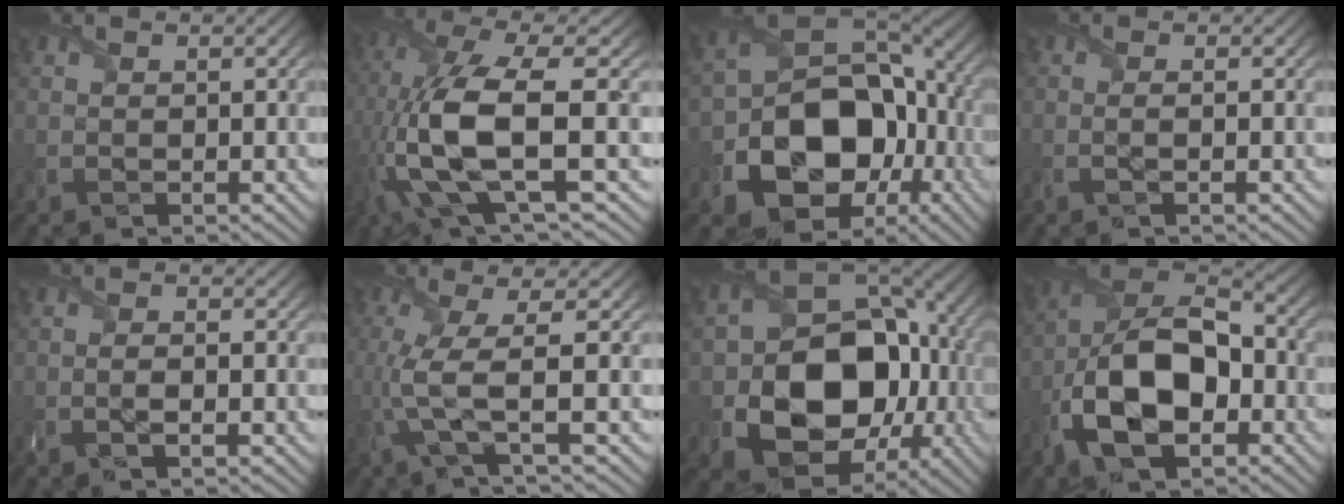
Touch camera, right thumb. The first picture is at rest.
{"total": 14.2, "force": [-1.9, 4.9, 13.2], "torque": [-0.309, -0.009, -0.032]}
{"total": 17.0, "force": [-5.3, 12.3, 10.4], "torque": [-0.191, -0.049, -0.075]}
{"total": 1.0, "force": [-0.3, 0.1, 1.0], "torque": [-0.020, 0.000, -0.008]}
{"total": 1.7, "force": [-0.6, 0.4, 1.5], "torque": [-0.031, 0.001, -0.014]}
{"total": 6.1, "force": [-0.7, 1.0, 6.0], "torque": [-0.126, 0.003, -0.024]}
{"total": 16.6, "force": [-3.5, 12.7, 10.1], "torque": [-0.170, -0.045, -0.044]}
{"total": 15.0, "force": [-4.9, 8.6, 11.2], "torque": [-0.231, -0.017, -0.103]}